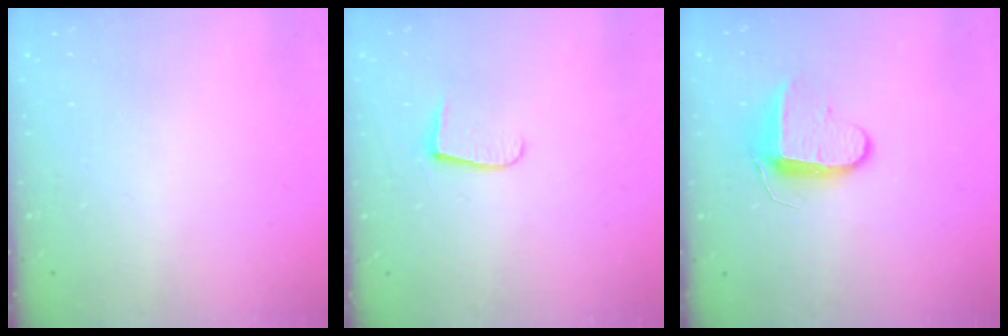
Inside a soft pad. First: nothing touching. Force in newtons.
{"total": 6.5, "press": 6.5, "slide": 0.8}
{"total": 9.2, "press": 9.2, "slide": 0.7}